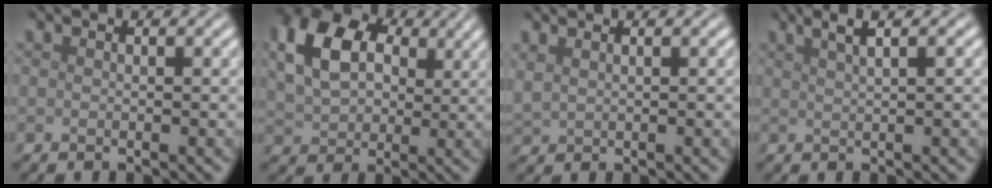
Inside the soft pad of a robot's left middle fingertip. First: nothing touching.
{"total": 9.3, "force": [3.0, 6.5, 5.8], "torque": [-0.151, 0.019, 0.054]}
{"total": 1.1, "force": [1.0, 0.4, 0.3], "torque": [-0.014, 0.003, 0.027]}
{"total": 3.4, "force": [2.0, 1.1, 2.5], "torque": [-0.019, 0.012, 0.011]}